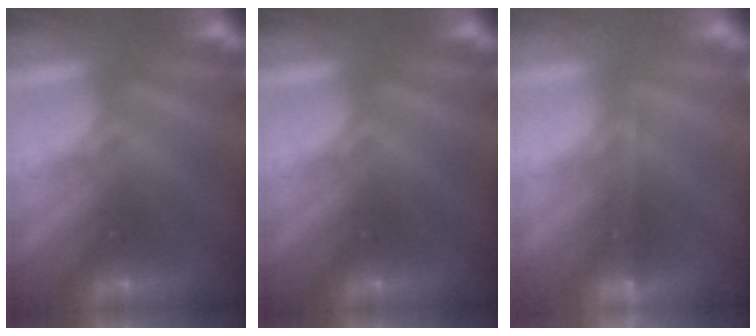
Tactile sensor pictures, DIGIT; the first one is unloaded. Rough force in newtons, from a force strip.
{"total": 0.0}
{"total": 1.6}